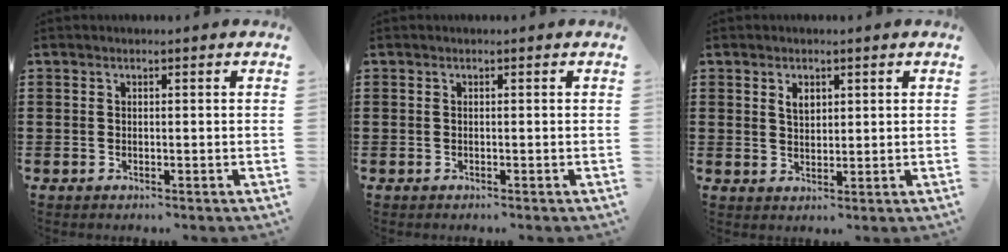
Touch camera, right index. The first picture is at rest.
{"total": 0.0}
{"total": 2.4, "force": [1.1, 1.5, 1.5], "torque": [-0.033, 0.006, 0.021]}